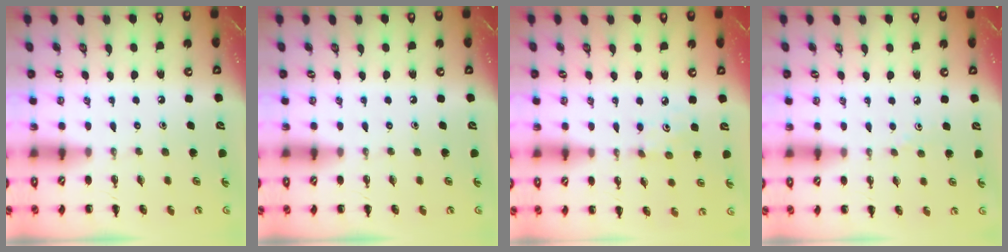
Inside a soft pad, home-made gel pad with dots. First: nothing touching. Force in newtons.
{"total": 0.0}
{"total": 3.8, "press": 3.7, "slide": 1.0}
{"total": 2.2, "press": 2.1, "slide": 0.9}